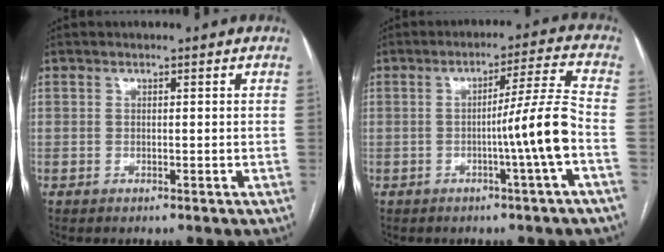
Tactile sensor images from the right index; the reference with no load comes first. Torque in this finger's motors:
{"motor_torque": [0.85, -0.13, 0.56, 0.13]}